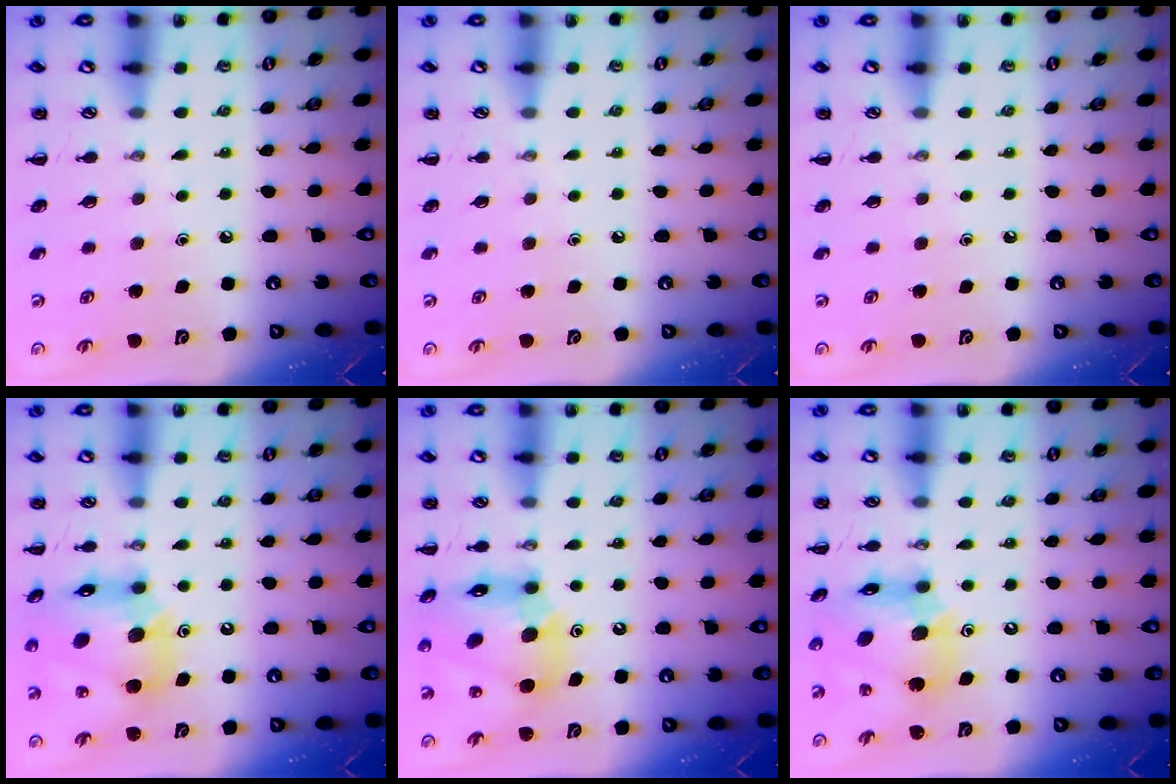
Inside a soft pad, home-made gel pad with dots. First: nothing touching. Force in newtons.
{"total": 0.0}
{"total": 0.0}
{"total": 17.3, "press": 16.7, "slide": 4.5}
{"total": 16.3, "press": 15.5, "slide": 5.0}
{"total": 14.8, "press": 14.2, "slide": 4.1}